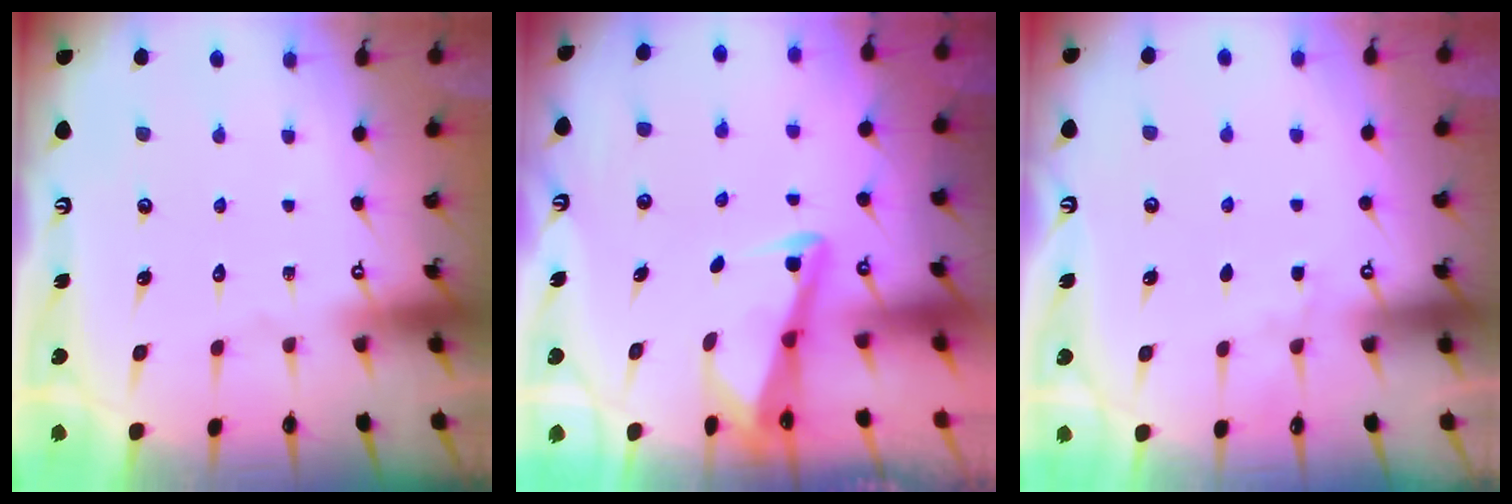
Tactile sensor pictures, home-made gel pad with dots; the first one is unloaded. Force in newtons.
{"total": 2.8, "press": 2.8, "slide": 0.4}
{"total": 2.9, "press": 2.8, "slide": 0.5}